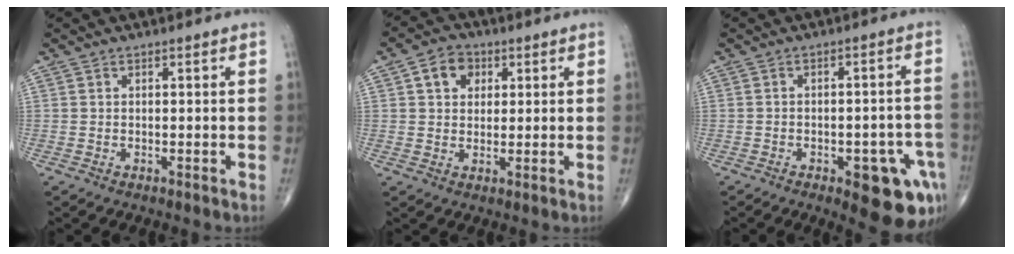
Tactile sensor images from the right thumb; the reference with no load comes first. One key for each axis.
{"total": 6.0, "fx": 2.0, "fy": 4.7, "fz": 3.2, "tx": -0.031, "ty": 0.003, "tz": 0.029}
{"total": 12.8, "fx": -5.9, "fy": 5.1, "fz": 10.2, "tx": -0.081, "ty": 0.031, "tz": -0.061}